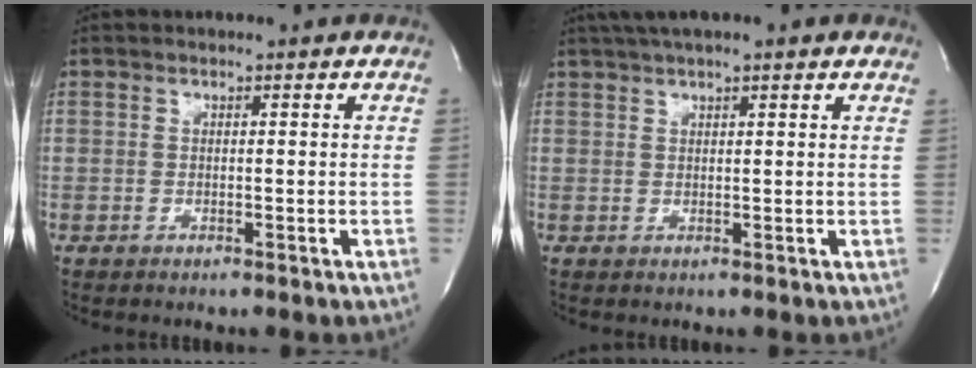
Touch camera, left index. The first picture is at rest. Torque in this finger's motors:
{"motor_torque": [0.20, -0.26, 0.66, 0.17]}